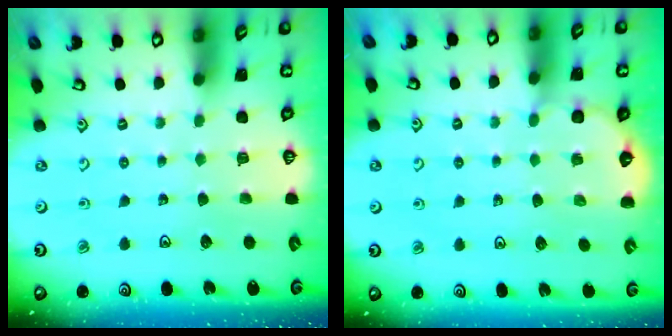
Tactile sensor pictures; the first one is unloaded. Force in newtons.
{"total": 3.1, "press": 2.6, "slide": 1.7}